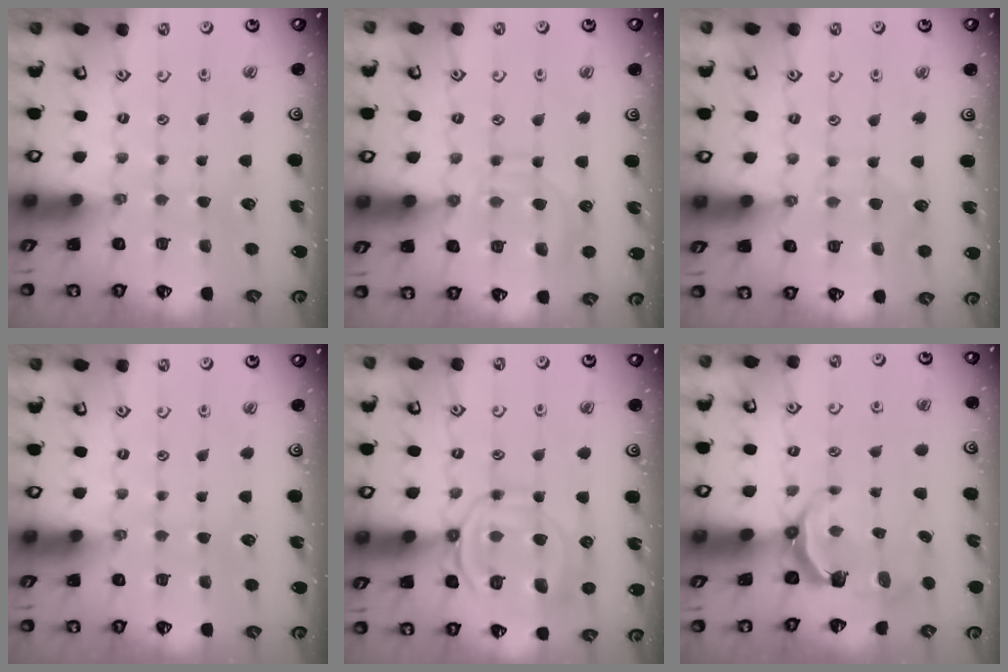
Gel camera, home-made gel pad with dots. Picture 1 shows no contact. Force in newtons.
{"total": 12.1, "press": 12.0, "slide": 1.0}
{"total": 6.0, "press": 6.0, "slide": 0.6}
{"total": 0.0}
{"total": 11.3, "press": 11.3, "slide": 1.2}
{"total": 5.0, "press": 3.4, "slide": 3.6}